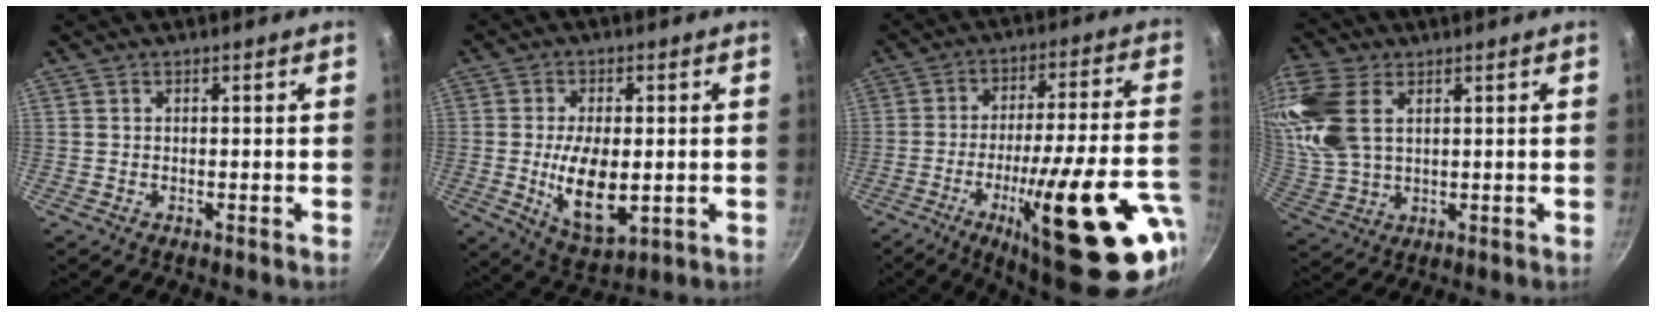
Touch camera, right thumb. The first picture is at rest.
{"total": 11.7, "force": [-1.1, 6.0, 10.0], "torque": [-0.169, -0.008, -0.007]}
{"total": 27.8, "force": [-10.7, 6.4, 24.8], "torque": [-0.326, 0.024, -0.154]}
{"total": 13.7, "force": [4.7, 8.3, 9.9], "torque": [-0.210, -0.005, 0.100]}